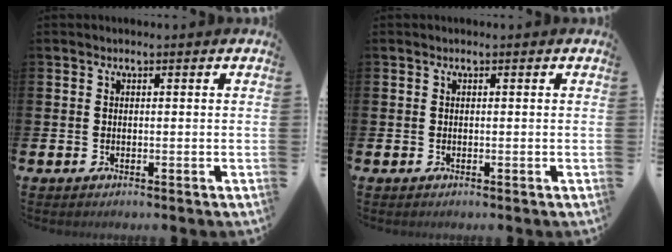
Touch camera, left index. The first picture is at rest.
{"total": 0.0}